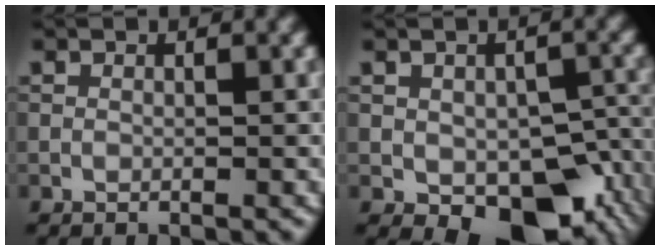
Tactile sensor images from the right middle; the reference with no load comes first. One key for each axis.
{"total": 10.2, "fx": -3.9, "fy": 5.8, "fz": 7.4, "tx": -0.104, "ty": -0.030, "tz": -0.037}